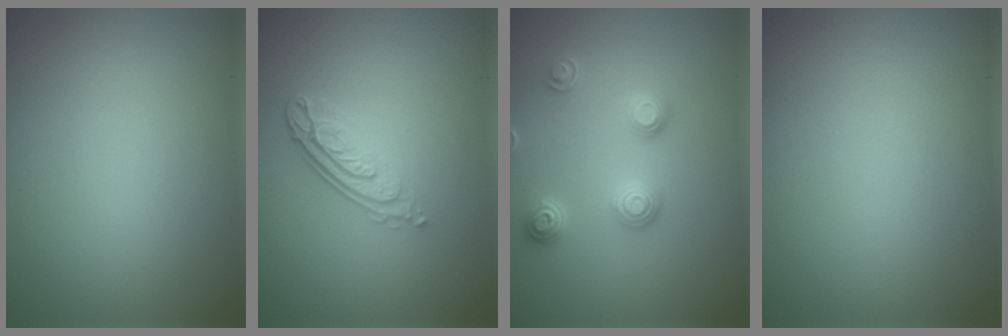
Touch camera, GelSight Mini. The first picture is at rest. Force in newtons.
{"total": 4.1, "press": 2.9, "slide": 2.8}
{"total": 3.0, "press": 2.6, "slide": 1.3}
{"total": 0.0}